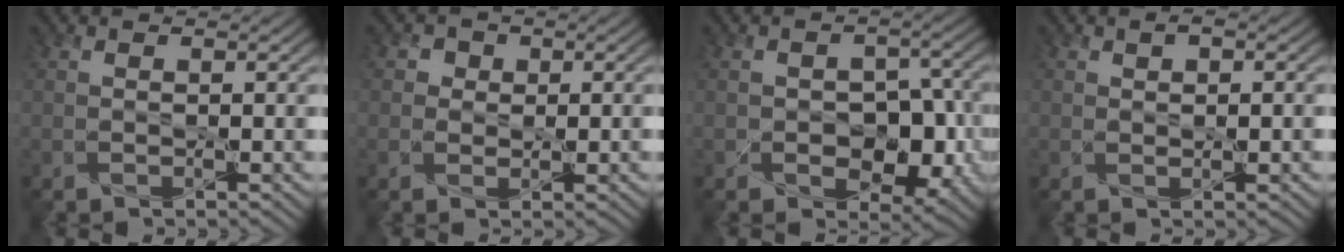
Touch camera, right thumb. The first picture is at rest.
{"total": 2.0, "force": [0.4, 1.9, 0.5], "torque": [-0.004, -0.003, 0.004]}
{"total": 6.2, "force": [-1.6, 4.5, 3.9], "torque": [-0.062, -0.016, -0.022]}
{"total": 1.8, "force": [0.6, 1.0, 1.4], "torque": [-0.024, 0.001, 0.012]}